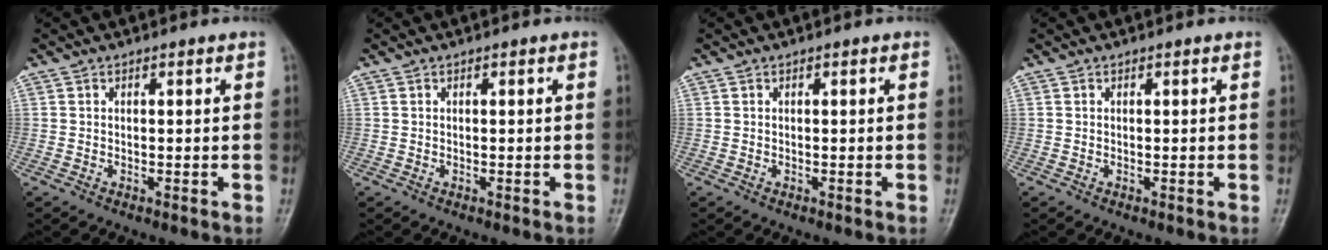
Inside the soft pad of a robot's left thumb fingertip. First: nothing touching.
{"total": 0.0}
{"total": 0.0}
{"total": 0.0}